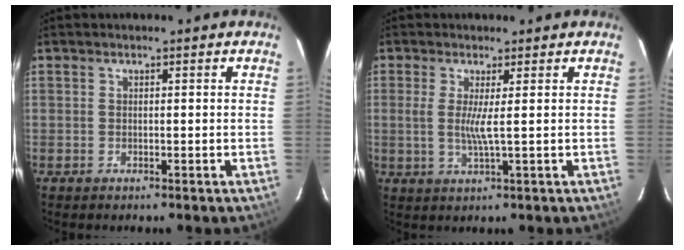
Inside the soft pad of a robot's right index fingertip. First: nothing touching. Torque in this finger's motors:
{"motor_torque": [0.04, 0.05, 0.01, 0.07]}